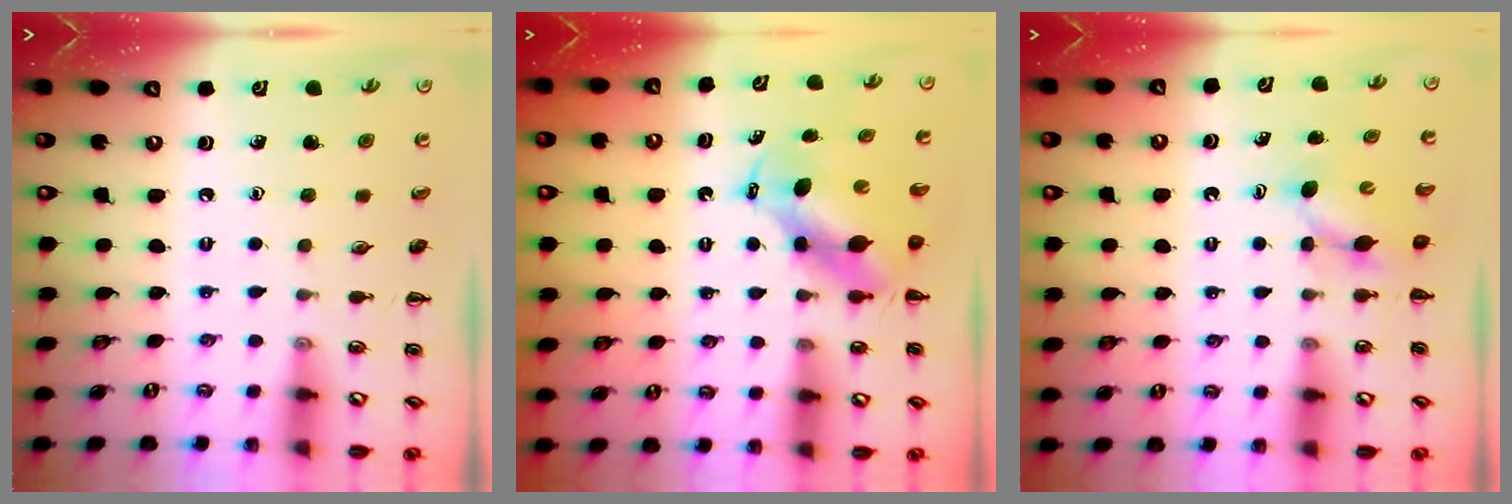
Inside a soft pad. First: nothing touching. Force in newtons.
{"total": 6.5, "press": 6.3, "slide": 1.4}
{"total": 3.5, "press": 3.4, "slide": 0.9}